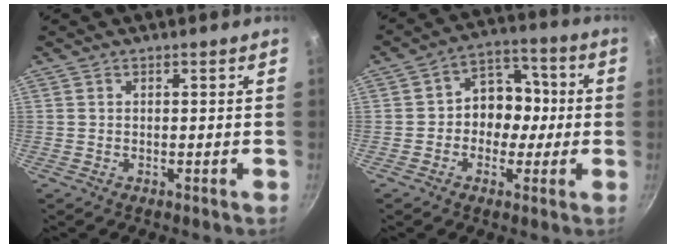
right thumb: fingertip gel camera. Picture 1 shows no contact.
{"total": 9.9, "force": [-0.7, 8.2, 5.5], "torque": [-0.016, 0.032, -0.026]}